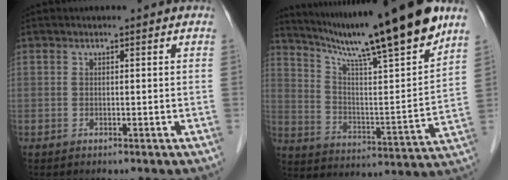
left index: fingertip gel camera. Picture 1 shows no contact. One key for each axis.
{"total": 21.2, "fx": 16.8, "fy": -0.3, "fz": 12.9, "tx": -0.207, "ty": -0.011, "tz": 0.267}